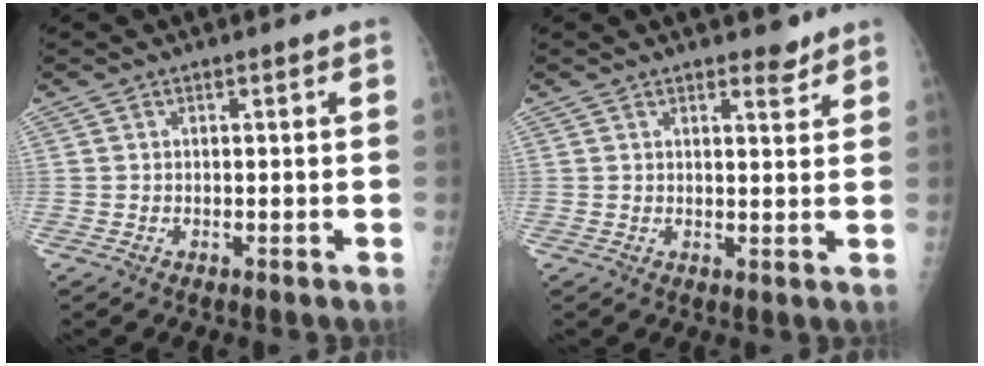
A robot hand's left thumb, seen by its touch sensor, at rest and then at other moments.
{"total": 3.0, "force": [2.4, 1.1, 1.4], "torque": [-0.007, -0.016, 0.032]}